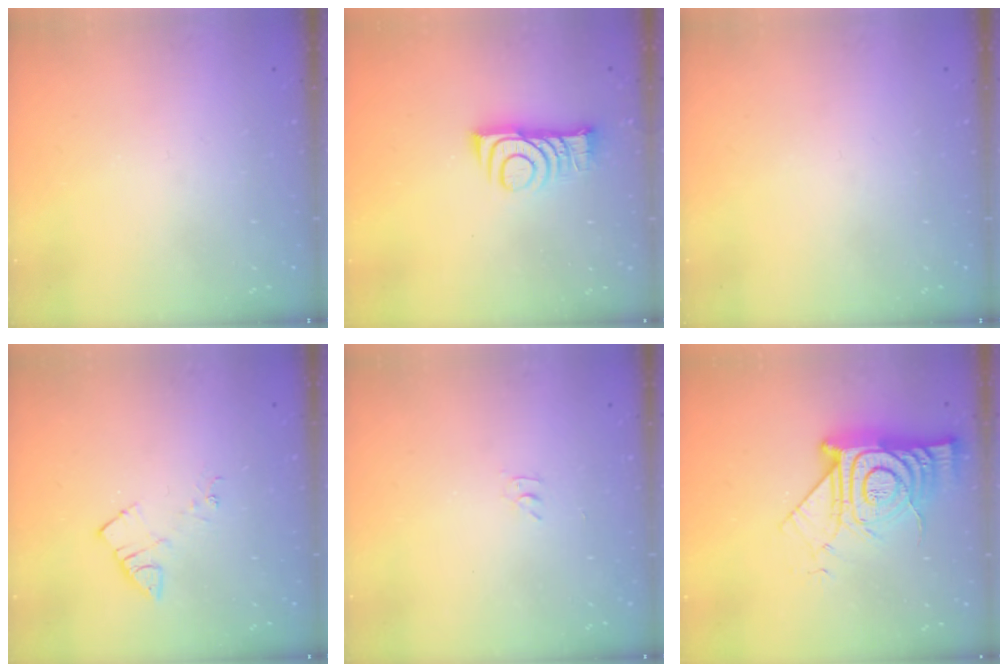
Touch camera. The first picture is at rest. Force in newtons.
{"total": 9.3, "press": 9.3, "slide": 0.7}
{"total": 0.0}
{"total": 5.2, "press": 5.2, "slide": 0.7}
{"total": 2.8, "press": 2.8, "slide": 0.4}
{"total": 17.3, "press": 17.2, "slide": 1.2}